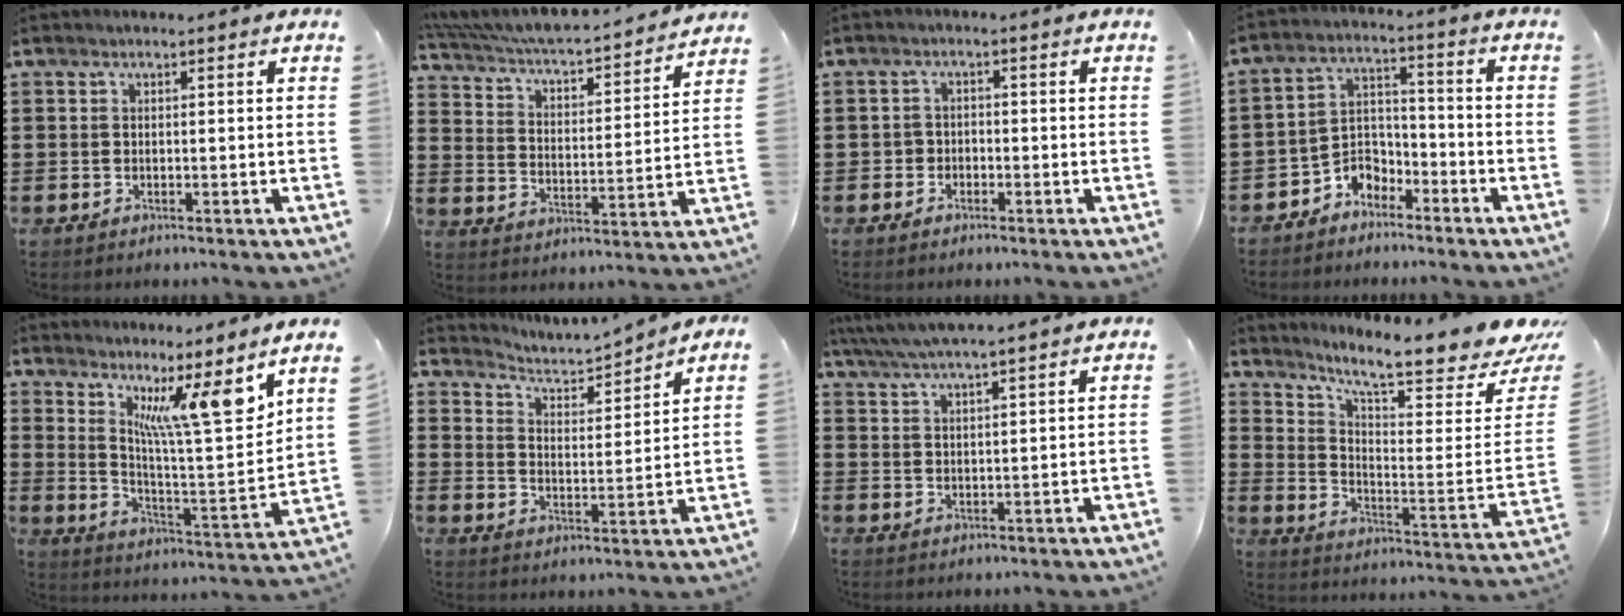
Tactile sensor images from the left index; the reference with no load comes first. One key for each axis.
{"total": 4.0, "fx": 3.8, "fy": 0.1, "fz": 1.3, "tx": -0.047, "ty": -0.039, "tz": 0.055}
{"total": 1.6, "fx": -1.2, "fy": 1.1, "fz": 0.0, "tx": -0.007, "ty": 0.004, "tz": -0.028}
{"total": 5.2, "fx": -4.5, "fy": 2.5, "fz": 0.6, "tx": -0.018, "ty": 0.009, "tz": -0.091}
{"total": 9.9, "fx": 6.6, "fy": 0.4, "fz": 7.4, "tx": -0.131, "ty": -0.052, "tz": 0.104}
{"total": 3.0, "fx": 3.0, "fy": 0.4, "fz": 0.5, "tx": -0.032, "ty": -0.026, "tz": 0.042}
{"total": 4.5, "fx": 4.1, "fy": -0.2, "fz": 1.7, "tx": -0.048, "ty": -0.017, "tz": 0.072}
{"total": 8.8, "fx": 7.7, "fy": -0.4, "fz": 4.3, "tx": -0.104, "ty": -0.075, "tz": 0.122}